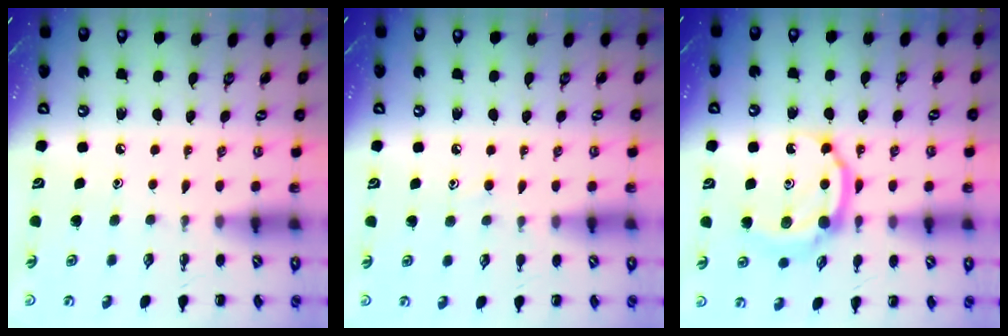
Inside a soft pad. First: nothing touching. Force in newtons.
{"total": 7.5, "press": 7.1, "slide": 2.2}
{"total": 9.9, "press": 9.9, "slide": 0.9}